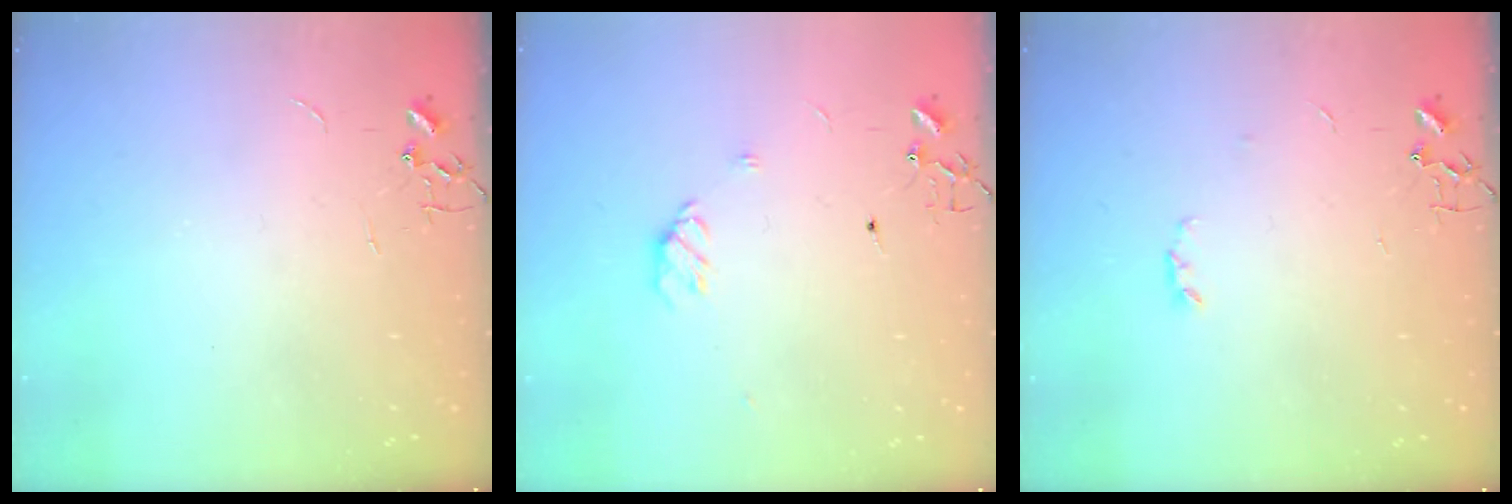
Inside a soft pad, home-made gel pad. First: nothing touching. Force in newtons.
{"total": 6.9, "press": 6.9, "slide": 0.7}
{"total": 2.9, "press": 2.8, "slide": 0.5}